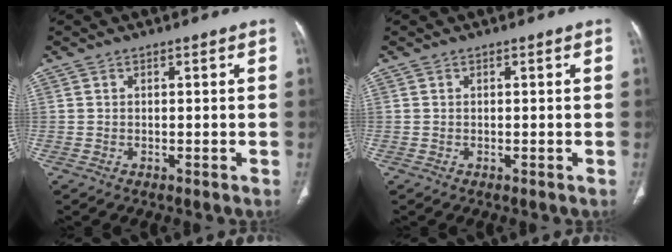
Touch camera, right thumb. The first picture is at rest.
{"total": 0.0}